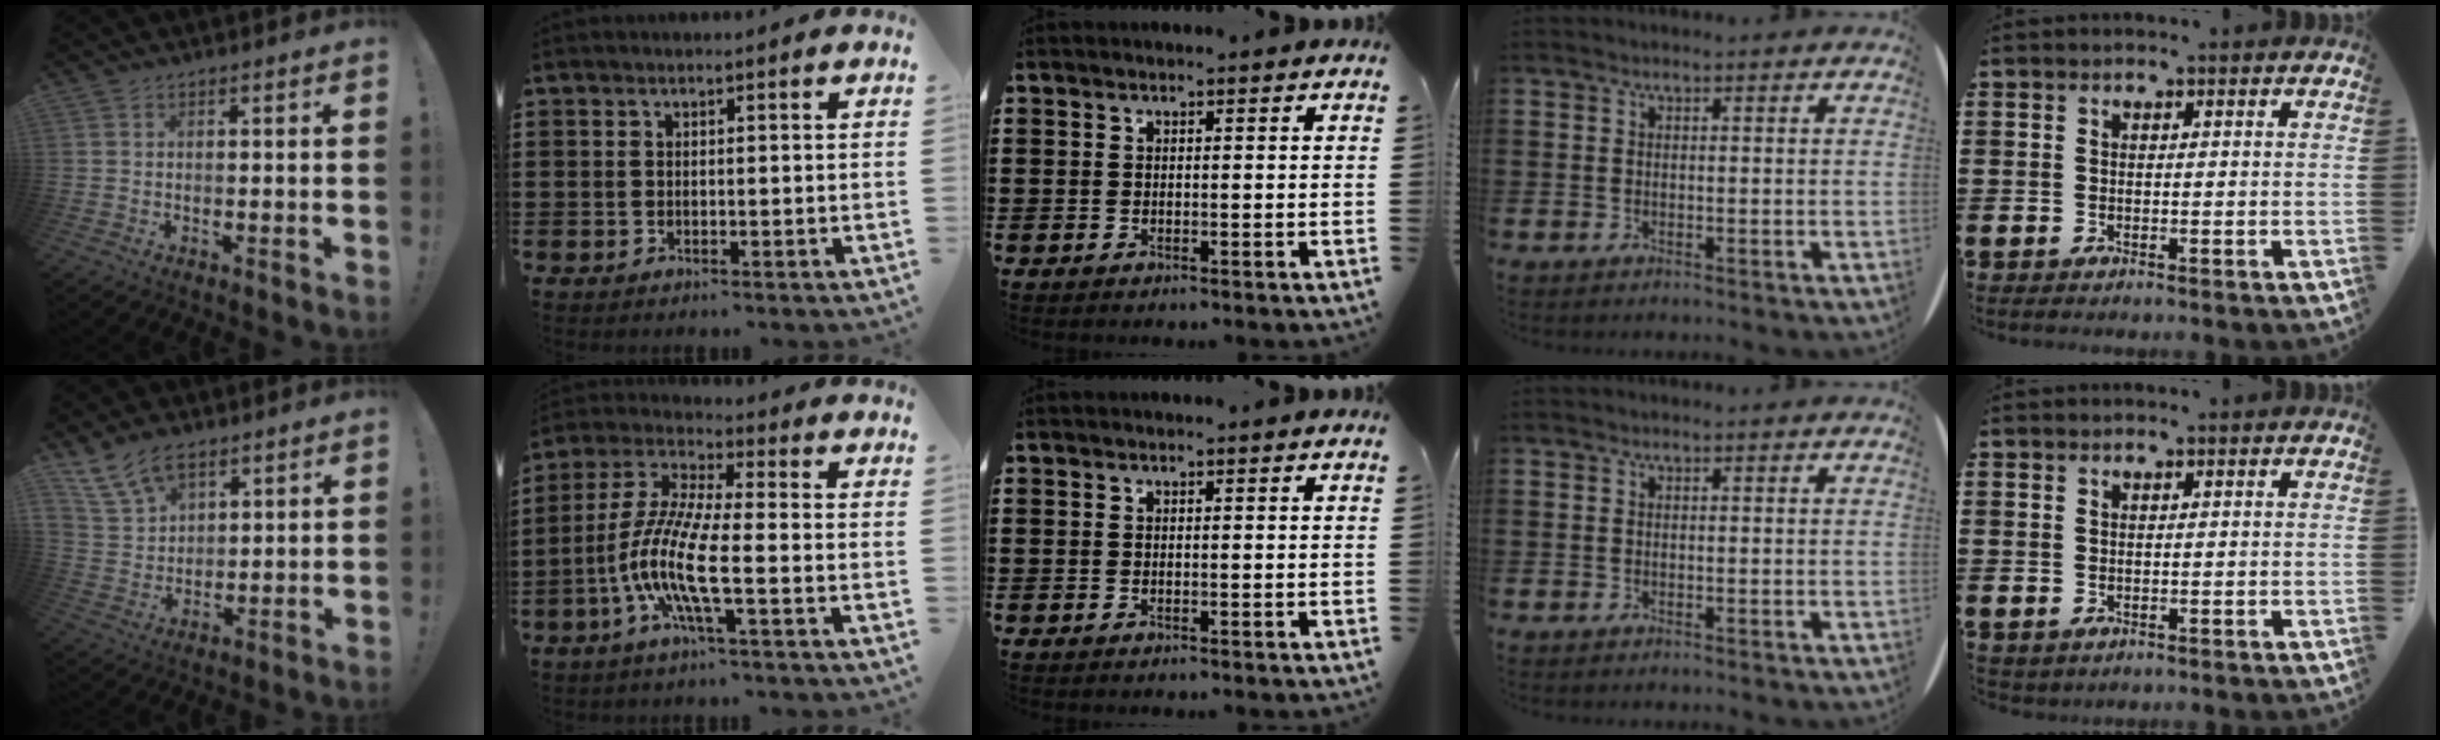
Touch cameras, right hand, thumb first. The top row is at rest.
{"thumb": {"total": 10.6, "force": [7.3, 6.3, 4.4], "torque": [-0.088, -0.033, 0.146]}, "index": {"total": 10.6, "force": [-4.0, 1.7, 9.6], "torque": [-0.234, -0.021, -0.089]}}